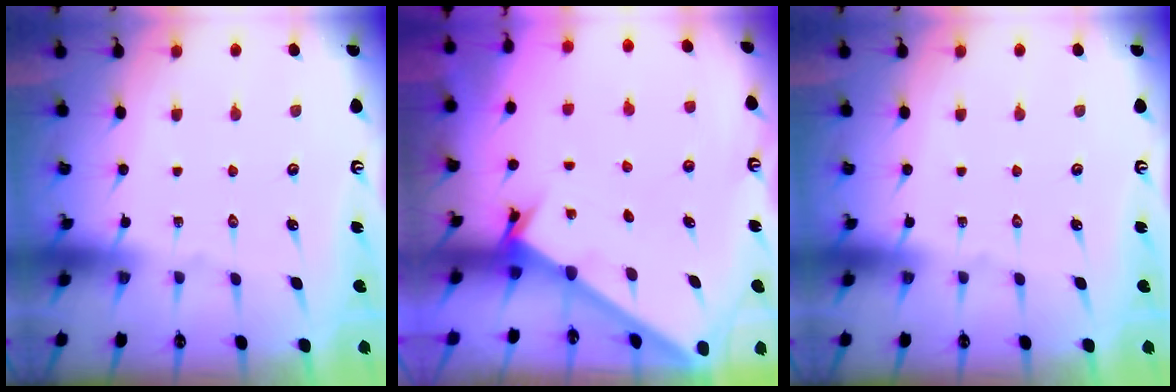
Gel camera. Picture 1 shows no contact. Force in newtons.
{"total": 2.0, "press": 2.0, "slide": 0.1}
{"total": 0.0}